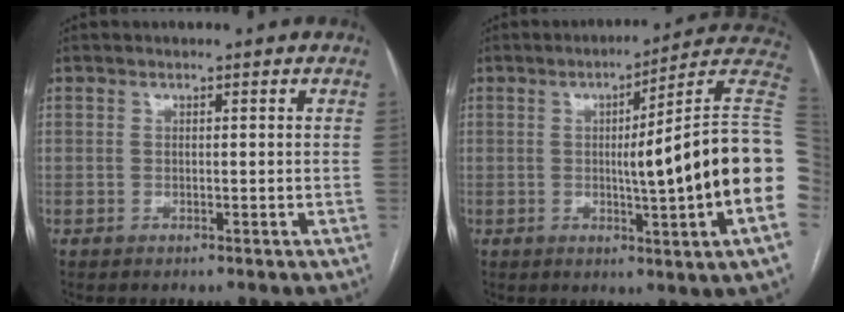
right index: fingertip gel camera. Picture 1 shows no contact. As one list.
[{"total": 19.5, "force": [-1.1, -1.7, 19.4], "torque": [-0.184, 0.016, -0.027]}]